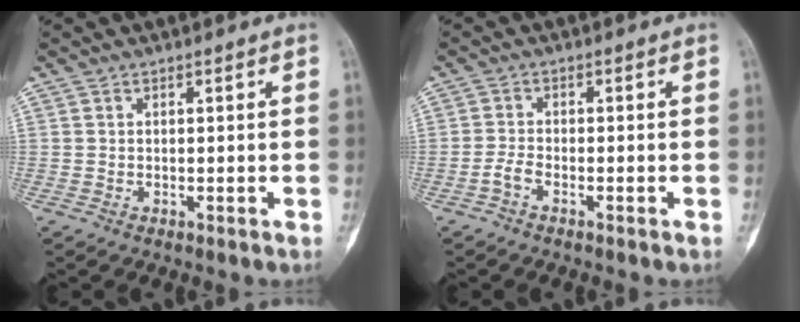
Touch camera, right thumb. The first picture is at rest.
{"total": 2.0, "force": [-1.3, 0.5, 1.4], "torque": [-0.036, 0.006, -0.031]}